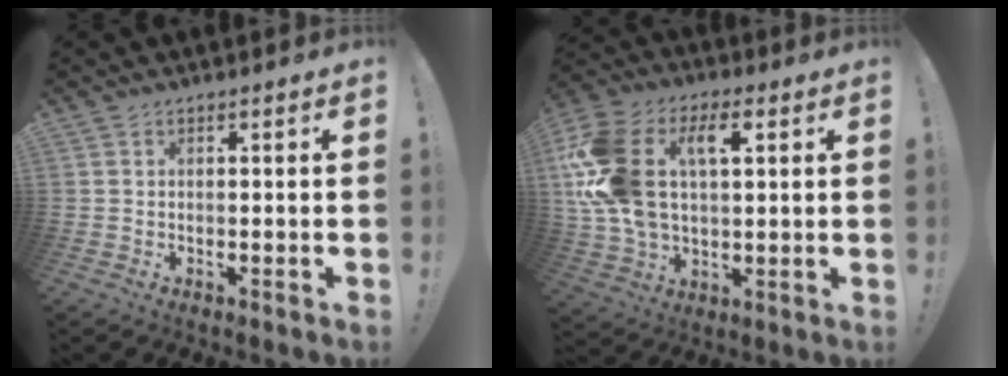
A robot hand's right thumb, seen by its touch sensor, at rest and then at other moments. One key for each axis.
{"total": 19.7, "fx": 5.1, "fy": 12.6, "fz": 14.3, "tx": -0.303, "ty": -0.007, "tz": 0.085}